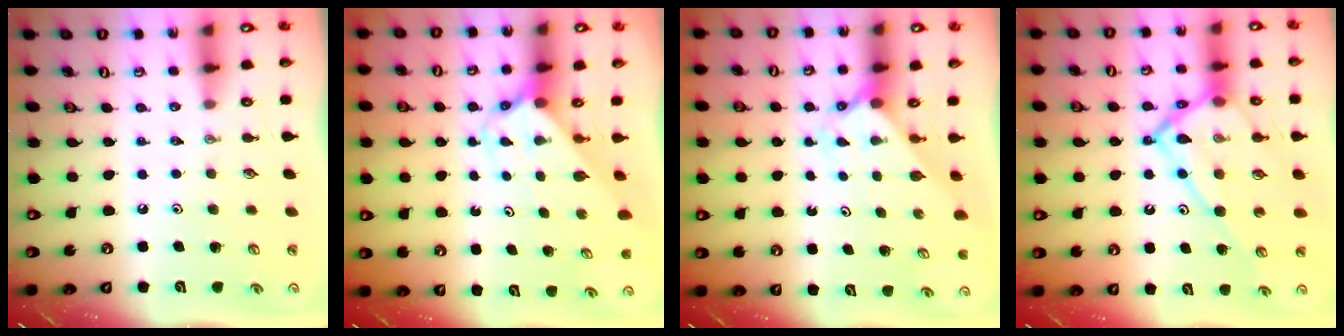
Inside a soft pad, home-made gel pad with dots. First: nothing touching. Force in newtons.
{"total": 2.2, "press": 2.2, "slide": 0.1}
{"total": 2.1, "press": 2.1, "slide": 0.2}
{"total": 20.0, "press": 19.9, "slide": 1.9}